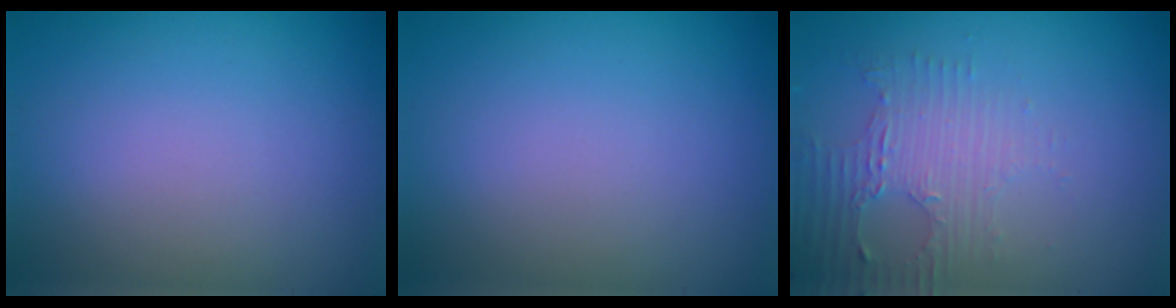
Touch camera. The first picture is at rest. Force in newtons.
{"total": 0.0}
{"total": 3.0, "press": 2.5, "slide": 1.7}